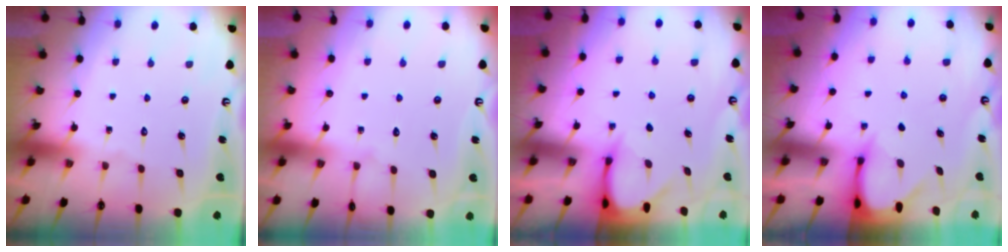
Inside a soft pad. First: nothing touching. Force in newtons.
{"total": 2.6, "press": 2.6, "slide": 0.4}
{"total": 3.7, "press": 3.6, "slide": 0.3}
{"total": 3.5, "press": 3.5, "slide": 0.3}